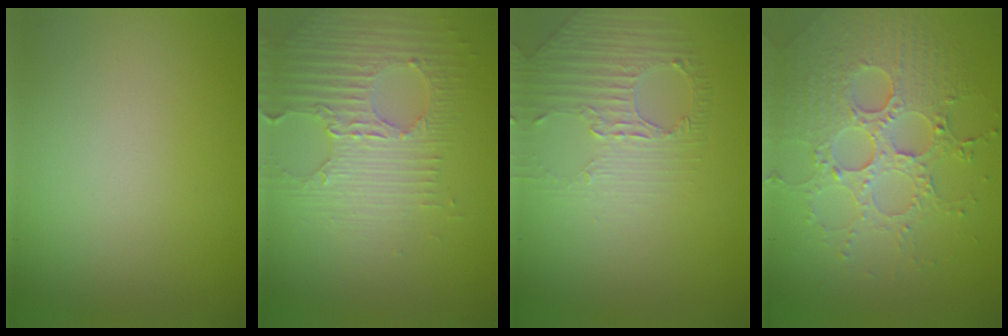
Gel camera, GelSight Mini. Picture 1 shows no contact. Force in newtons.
{"total": 3.8, "press": 3.7, "slide": 0.8}
{"total": 1.8, "press": 1.5, "slide": 1.0}
{"total": 5.1, "press": 4.6, "slide": 2.3}